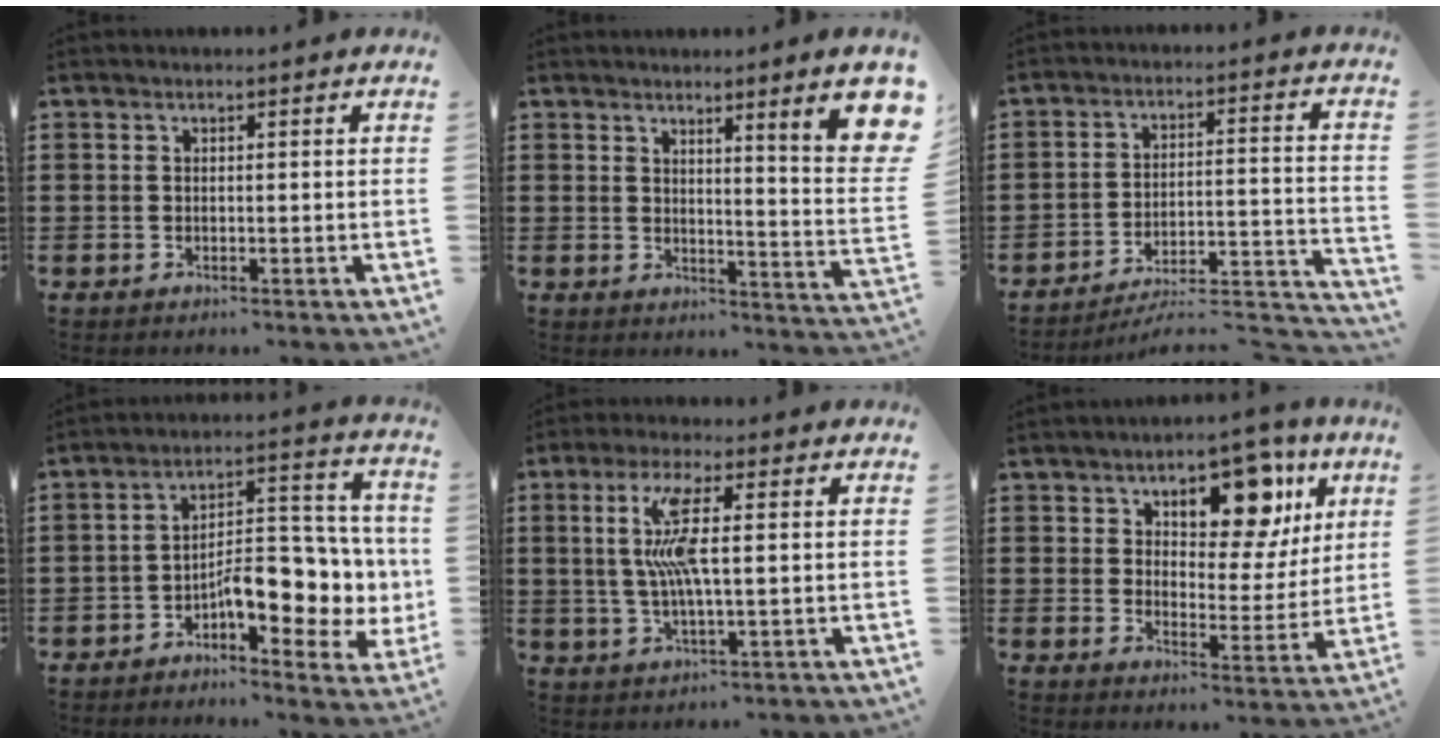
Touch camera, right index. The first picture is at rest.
{"total": 6.7, "force": [3.6, 0.1, 5.7], "torque": [-0.093, -0.029, 0.055]}
{"total": 4.9, "force": [-4.5, 0.4, 1.8], "torque": [-0.032, -0.011, -0.094]}
{"total": 8.9, "force": [-2.0, 4.7, 7.3], "torque": [-0.097, -0.009, -0.036]}
{"total": 8.1, "force": [1.2, 1.1, 7.9], "torque": [-0.178, -0.012, 0.007]}
{"total": 10.3, "force": [6.6, 5.0, 6.3], "torque": [-0.100, -0.028, 0.109]}